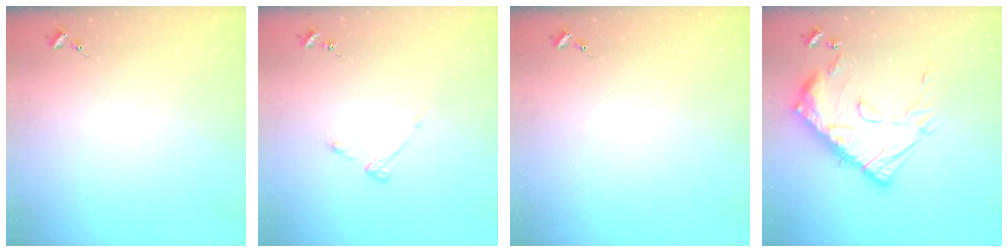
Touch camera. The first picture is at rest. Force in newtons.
{"total": 3.6, "press": 3.6, "slide": 0.5}
{"total": 0.0}
{"total": 20.3, "press": 20.3, "slide": 1.1}